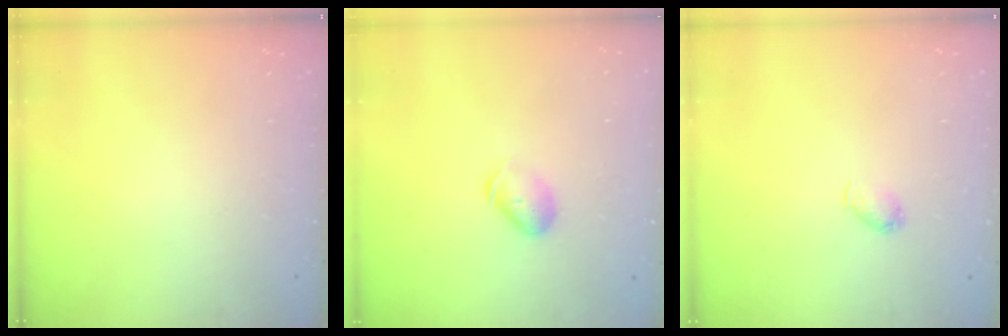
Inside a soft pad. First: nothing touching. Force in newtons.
{"total": 5.9, "press": 5.9, "slide": 0.8}
{"total": 3.4, "press": 3.3, "slide": 0.7}